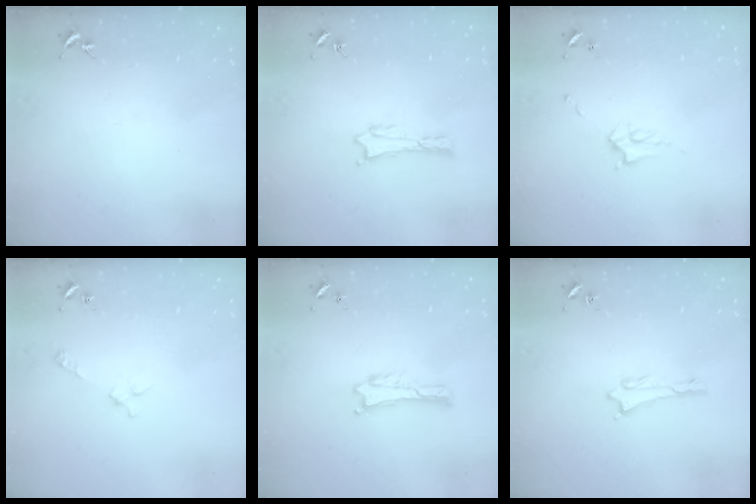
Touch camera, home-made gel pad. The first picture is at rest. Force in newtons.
{"total": 0.7, "press": 0.7, "slide": 0.1}
{"total": 2.9, "press": 2.9, "slide": 0.4}
{"total": 3.3, "press": 3.3, "slide": 0.4}
{"total": 0.0}
{"total": 0.6, "press": 0.5, "slide": 0.2}